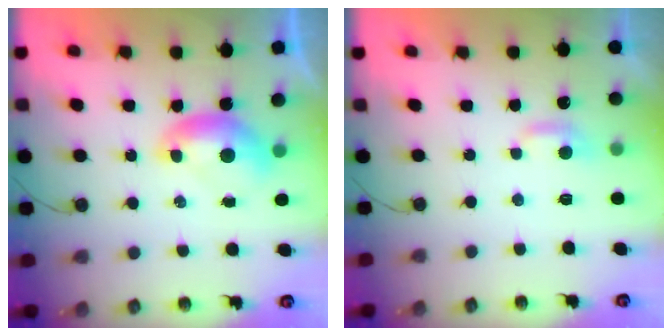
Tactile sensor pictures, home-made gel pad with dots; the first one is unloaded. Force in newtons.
{"total": 1.6, "press": 1.5, "slide": 0.6}